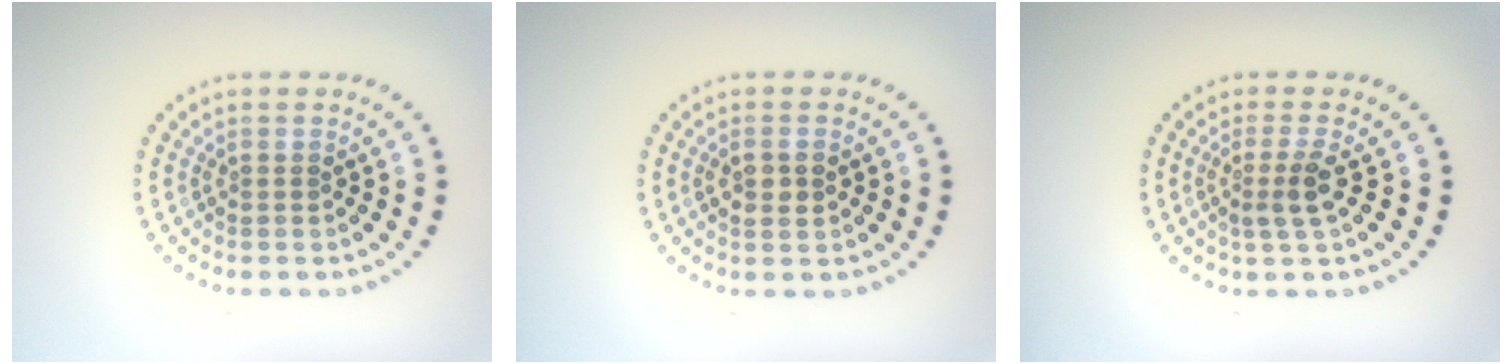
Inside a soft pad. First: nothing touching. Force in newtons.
{"total": 1.7, "press": 1.7, "slide": 0.2}
{"total": 2.3, "press": 1.8, "slide": 1.4}